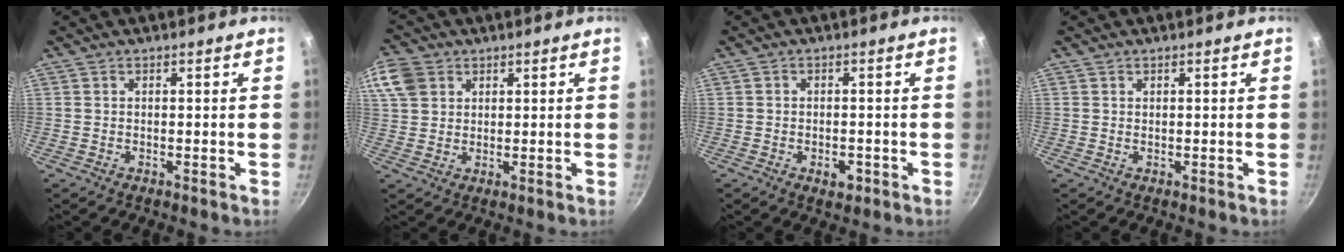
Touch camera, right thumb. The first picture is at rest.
{"total": 10.1, "force": [4.3, 7.9, 4.7], "torque": [-0.104, 0.013, 0.084]}
{"total": 3.0, "force": [-1.3, 1.9, 2.0], "torque": [-0.023, 0.010, -0.015]}
{"total": 0.0}